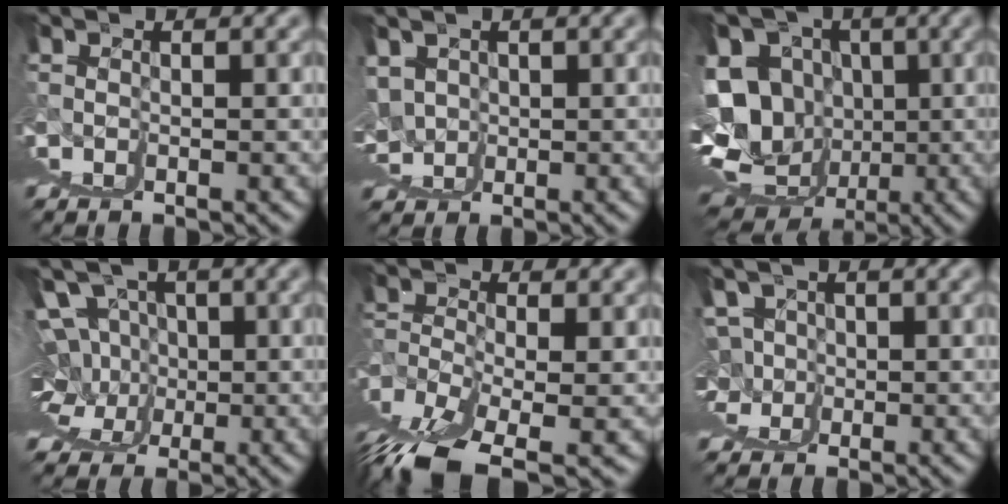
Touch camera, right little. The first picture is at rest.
{"total": 5.2, "force": [2.3, 3.9, 2.6], "torque": [-0.041, -0.023, 0.046]}
{"total": 12.0, "force": [3.0, 7.0, 9.3], "torque": [-0.109, -0.017, 0.054]}
{"total": 5.5, "force": [1.6, 3.4, 4.0], "torque": [-0.054, -0.029, 0.047]}
{"total": 4.4, "force": [2.3, -3.1, 1.9], "torque": [-0.019, 0.015, 0.051]}
{"total": 2.4, "force": [2.1, -0.3, 1.1], "torque": [-0.015, -0.013, 0.046]}